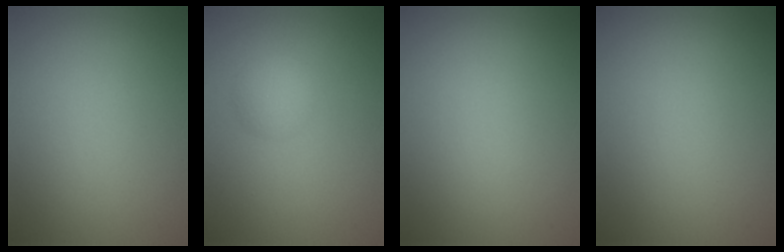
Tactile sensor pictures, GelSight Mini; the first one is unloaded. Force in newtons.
{"total": 1.9, "press": 1.9, "slide": 0.0}
{"total": 0.0}
{"total": 0.0}